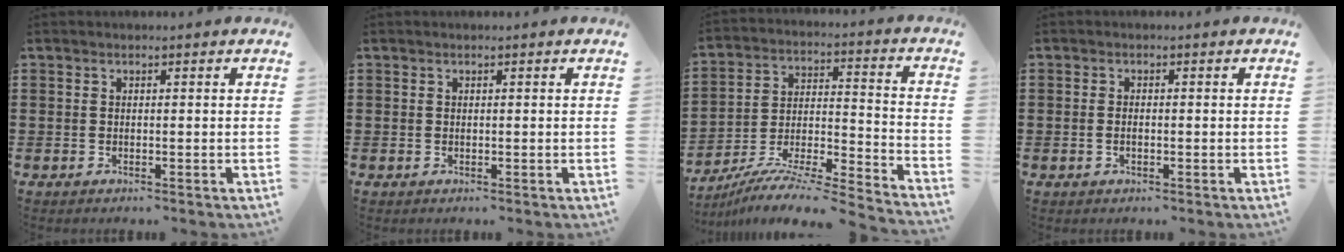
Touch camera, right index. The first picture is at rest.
{"total": 0.0}
{"total": 8.1, "force": [-7.5, 0.0, 3.1], "torque": [-0.049, -0.001, -0.151]}
{"total": 1.1, "force": [-0.3, 0.5, 0.9], "torque": [-0.019, 0.001, -0.006]}